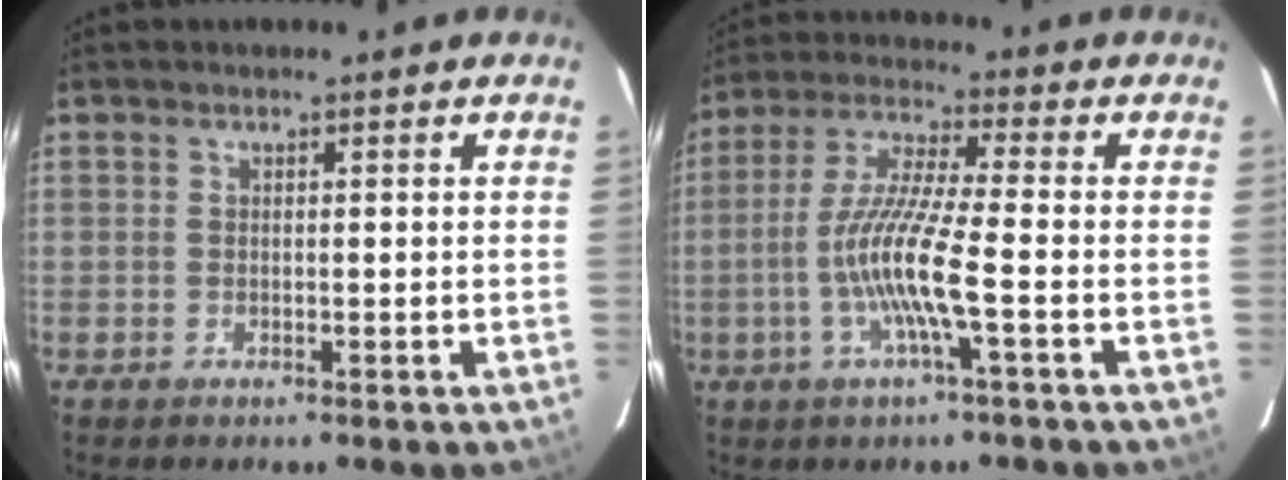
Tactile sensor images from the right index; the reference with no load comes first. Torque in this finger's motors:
{"motor_torque": [1.42, -0.58, 0.91, 0.21]}